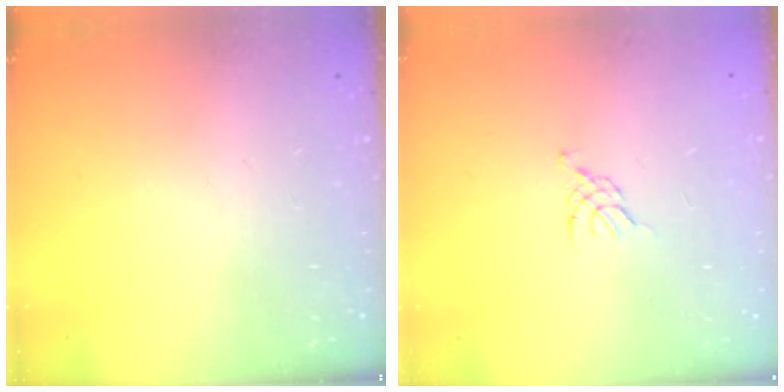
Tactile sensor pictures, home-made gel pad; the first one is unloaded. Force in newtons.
{"total": 0.8, "press": 0.7, "slide": 0.3}